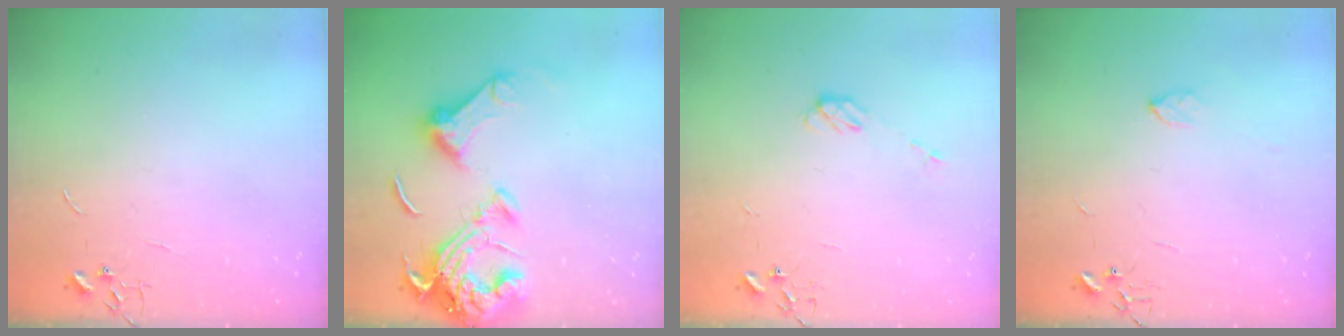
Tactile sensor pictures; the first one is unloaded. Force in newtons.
{"total": 18.2, "press": 18.1, "slide": 2.0}
{"total": 5.1, "press": 5.0, "slide": 0.8}
{"total": 3.6, "press": 3.6, "slide": 0.6}